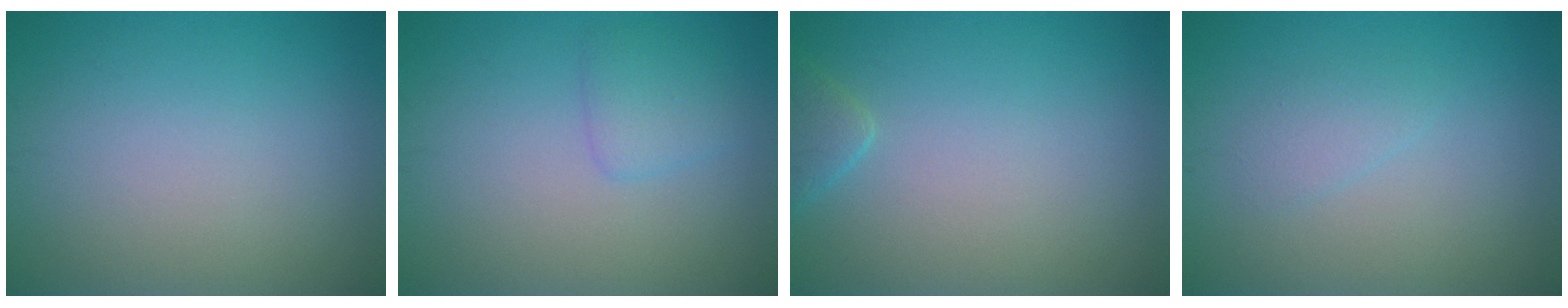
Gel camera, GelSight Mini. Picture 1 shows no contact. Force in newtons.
{"total": 1.8, "press": 1.8, "slide": 0.1}
{"total": 1.6, "press": 1.6, "slide": 0.1}
{"total": 1.3, "press": 1.3, "slide": 0.2}